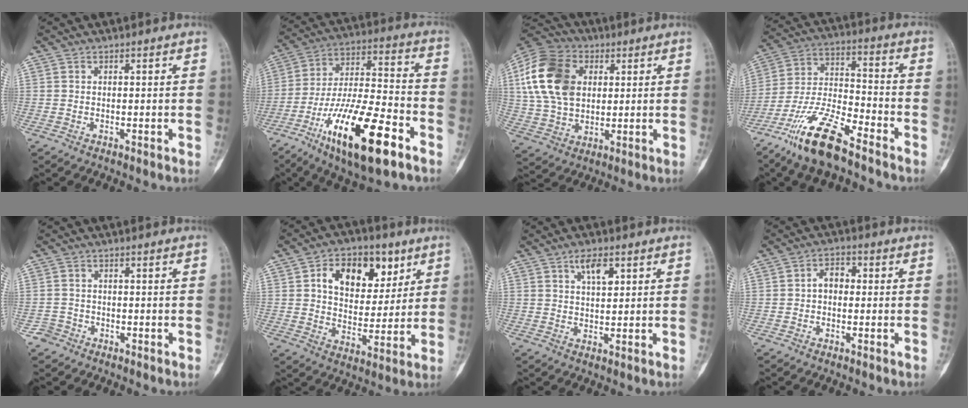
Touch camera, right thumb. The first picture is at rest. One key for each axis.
{"total": 21.8, "fx": -11.2, "fy": 6.4, "fz": 17.5, "tx": -0.333, "ty": 0.053, "tz": -0.193}
{"total": 18.3, "fx": 4.1, "fy": 13.0, "fz": 12.2, "tx": -0.231, "ty": 0.006, "tz": 0.074}
{"total": 15.0, "fx": -10.7, "fy": 4.1, "fz": 9.8, "tx": -0.193, "ty": 0.063, "tz": -0.202}
{"total": 2.1, "fx": -1.4, "fy": 1.6, "fz": -0.3, "tx": 0.011, "ty": 0.010, "tz": -0.030}
{"total": 15.0, "fx": 6.0, "fy": 9.8, "fz": 9.5, "tx": -0.100, "ty": -0.012, "tz": 0.100}
{"total": 4.5, "fx": 2.3, "fy": 2.1, "fz": 3.3, "tx": -0.049, "ty": -0.009, "tz": 0.039}
{"total": 3.7, "fx": -0.2, "fy": 2.7, "fz": 2.6, "tx": -0.028, "ty": 0.018, "tz": -0.012}